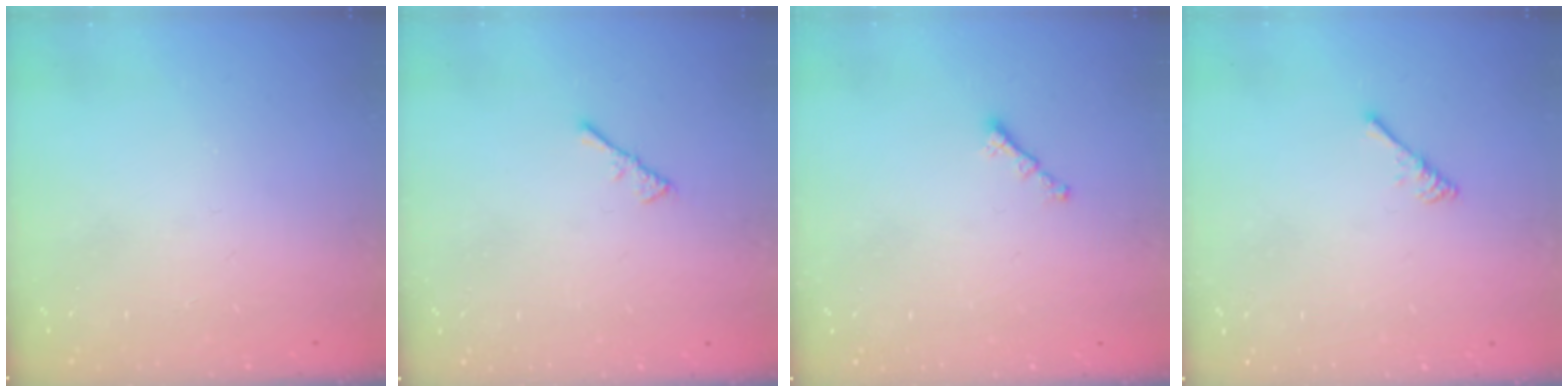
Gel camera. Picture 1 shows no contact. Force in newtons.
{"total": 2.2, "press": 2.1, "slide": 0.5}
{"total": 0.7, "press": 0.6, "slide": 0.4}
{"total": 2.5, "press": 2.5, "slide": 0.4}